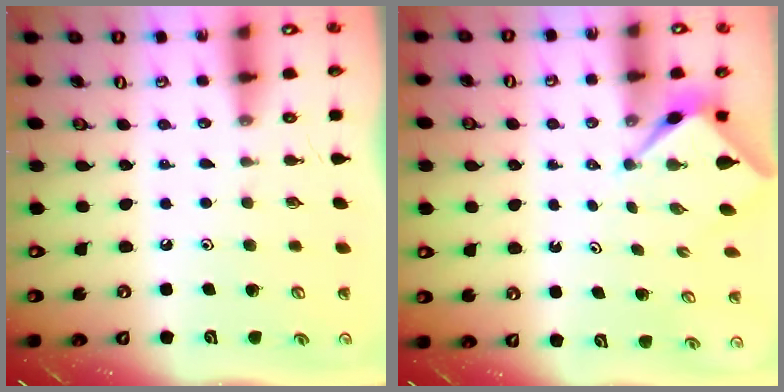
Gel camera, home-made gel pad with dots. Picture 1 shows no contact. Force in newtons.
{"total": 2.6, "press": 2.6, "slide": 0.3}